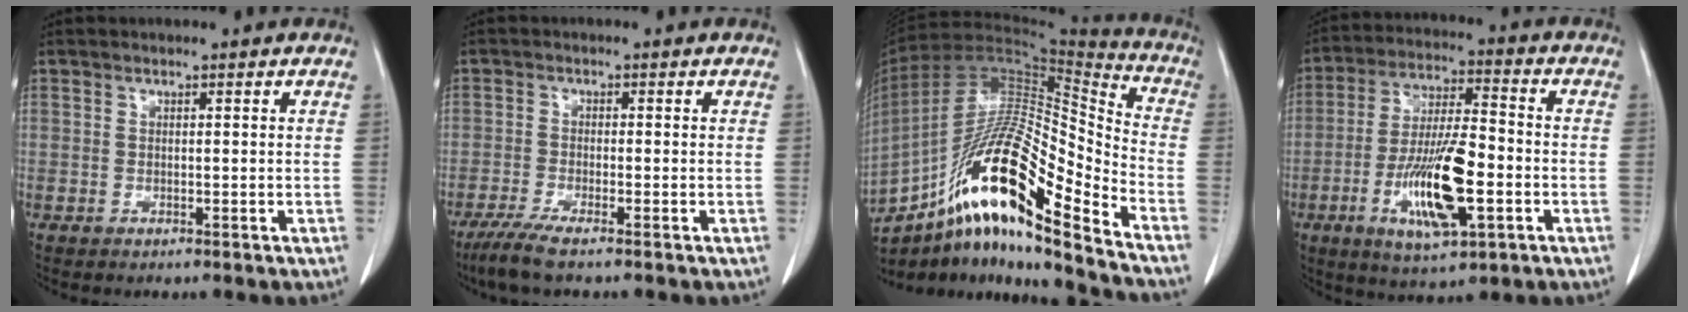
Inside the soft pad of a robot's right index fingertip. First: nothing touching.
{"total": 4.5, "force": [-3.3, -0.2, 3.0], "torque": [-0.060, -0.013, -0.065]}
{"total": 23.2, "force": [-14.6, 2.2, 17.9], "torque": [-0.335, -0.004, -0.263]}
{"total": 14.1, "force": [-4.3, 3.3, 13.0], "torque": [-0.251, -0.007, -0.071]}